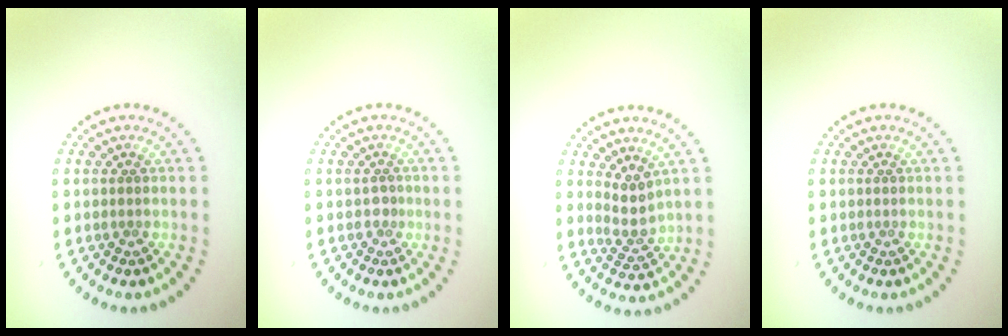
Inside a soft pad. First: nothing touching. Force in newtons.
{"total": 0.9, "press": 0.6, "slide": 0.6}
{"total": 2.3, "press": 1.7, "slide": 1.5}
{"total": 0.0}